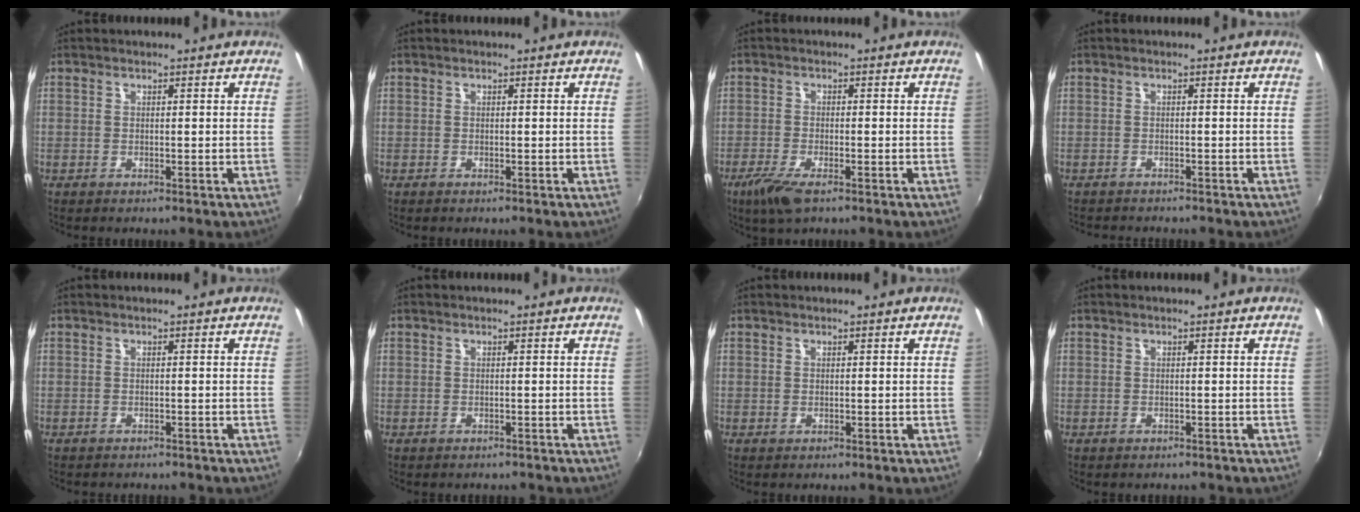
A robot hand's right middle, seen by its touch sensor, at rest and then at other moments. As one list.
[{"total": 0.0}, {"total": 5.5, "force": [-3.5, 1.4, 4.0], "torque": [-0.097, -0.018, -0.067]}, {"total": 2.8, "force": [-2.6, 0.5, 0.6], "torque": [-0.023, -0.016, -0.043]}, {"total": 1.8, "force": [-1.6, 0.6, 0.4], "torque": [-0.014, -0.010, -0.022]}, {"total": 1.3, "force": [-1.1, 0.5, 0.3], "torque": [-0.011, -0.005, -0.014]}, {"total": 0.0}, {"total": 1.0, "force": [-0.9, 0.5, 0.2], "torque": [-0.010, -0.003, -0.010]}]